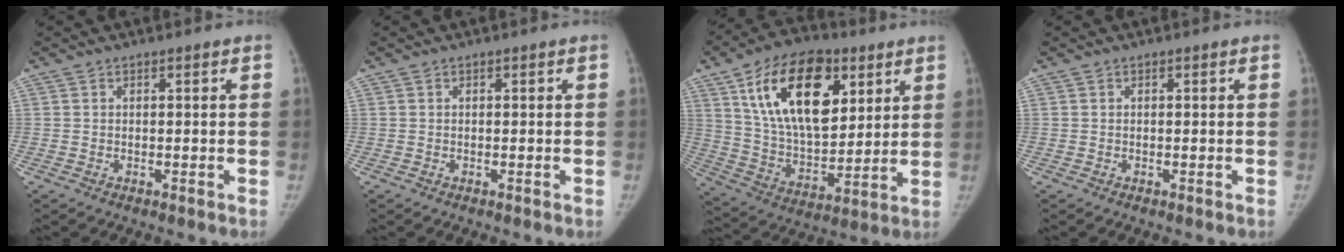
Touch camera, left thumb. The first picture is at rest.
{"total": 0.0}
{"total": 23.5, "force": [9.9, 13.1, 16.9], "torque": [-0.254, -0.033, 0.172]}
{"total": 0.0}